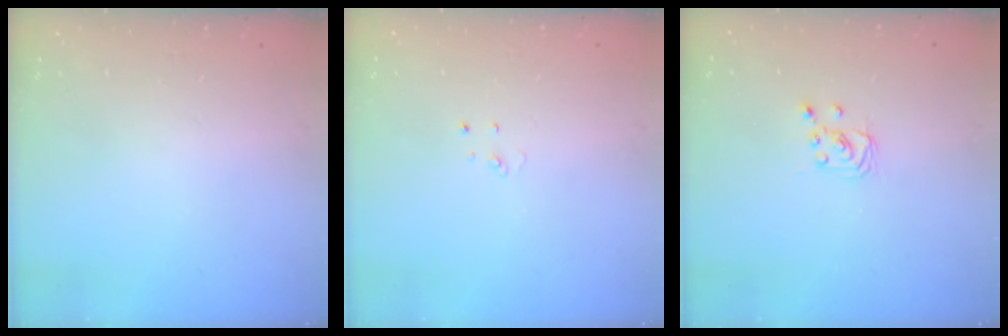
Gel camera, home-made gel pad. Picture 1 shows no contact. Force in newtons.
{"total": 2.6, "press": 2.6, "slide": 0.2}
{"total": 2.3, "press": 2.2, "slide": 0.3}